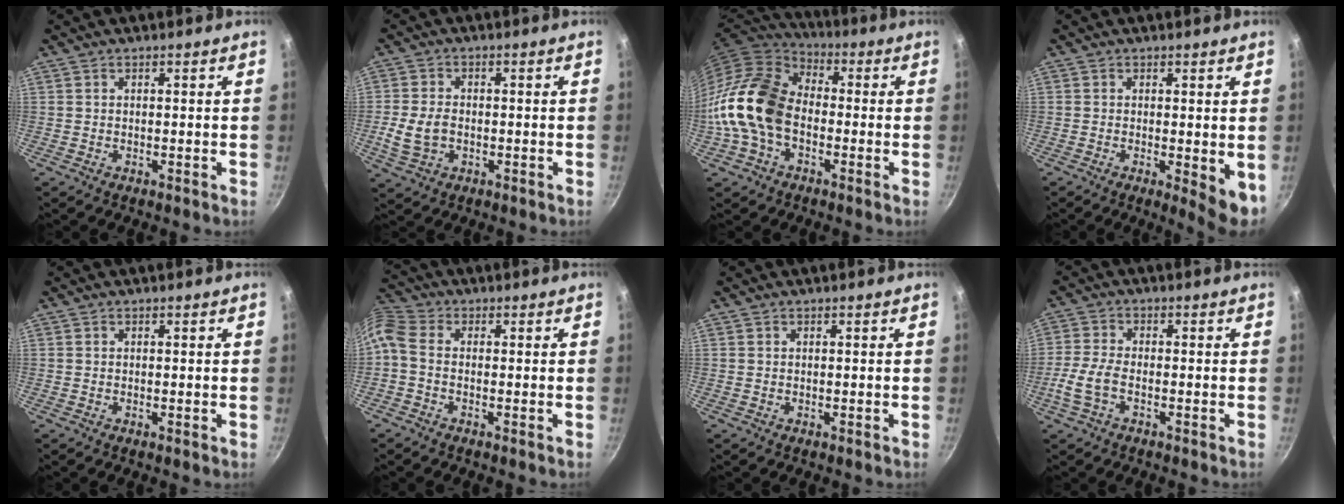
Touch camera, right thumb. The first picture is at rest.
{"total": 6.6, "force": [-1.2, 4.5, 4.6], "torque": [-0.092, 0.009, -0.021]}
{"total": 15.3, "force": [-2.9, 10.7, 10.6], "torque": [-0.172, 0.037, -0.073]}
{"total": 5.5, "force": [-0.5, 1.8, 5.2], "torque": [-0.065, -0.012, -0.005]}
{"total": 0.0}
{"total": 8.0, "force": [-0.9, 5.6, 5.7], "torque": [-0.139, 0.024, -0.038]}
{"total": 0.0}
{"total": 5.7, "force": [-2.1, 2.6, 4.6], "torque": [-0.110, 0.013, -0.051]}